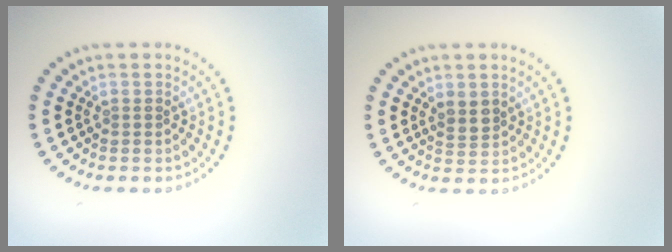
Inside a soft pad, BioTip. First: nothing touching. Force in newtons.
{"total": 1.6, "press": 1.4, "slide": 0.8}